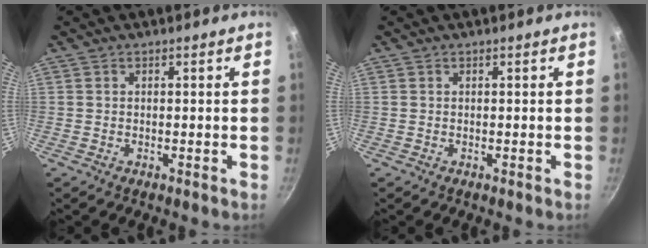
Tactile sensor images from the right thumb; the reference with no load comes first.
{"total": 0.0}